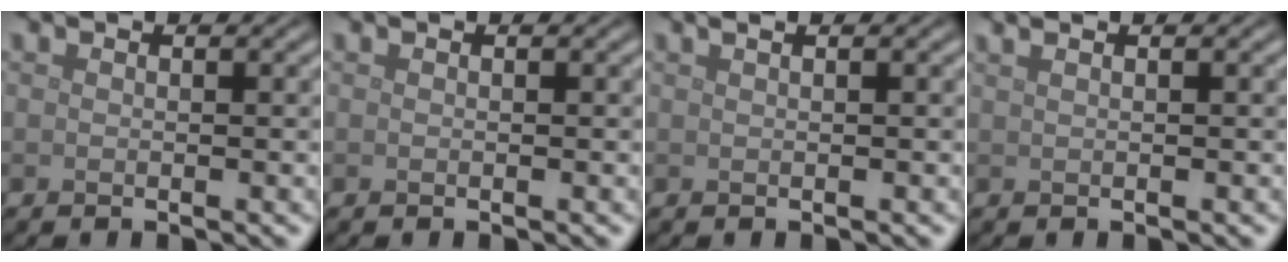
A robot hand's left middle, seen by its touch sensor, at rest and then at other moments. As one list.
[{"total": 0.0}, {"total": 1.9, "force": [1.1, 0.9, 1.2], "torque": [-0.006, 0.003, -0.003]}, {"total": 2.5, "force": [1.5, 1.2, 1.6], "torque": [-0.011, 0.010, -0.004]}]